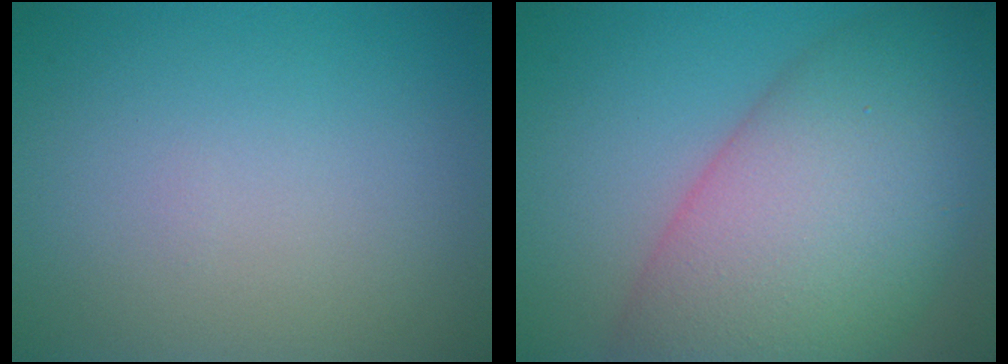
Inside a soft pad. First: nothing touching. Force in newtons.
{"total": 13.0, "press": 13.0, "slide": 0.6}